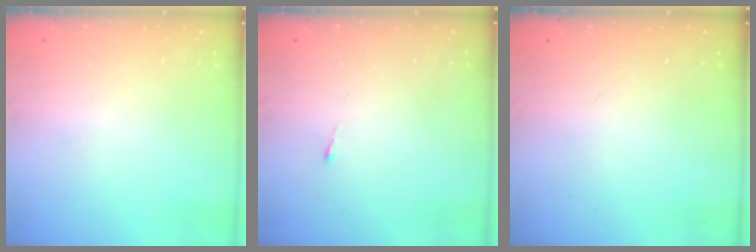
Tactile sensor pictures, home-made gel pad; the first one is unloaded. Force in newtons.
{"total": 2.7, "press": 2.7, "slide": 0.4}
{"total": 0.0}